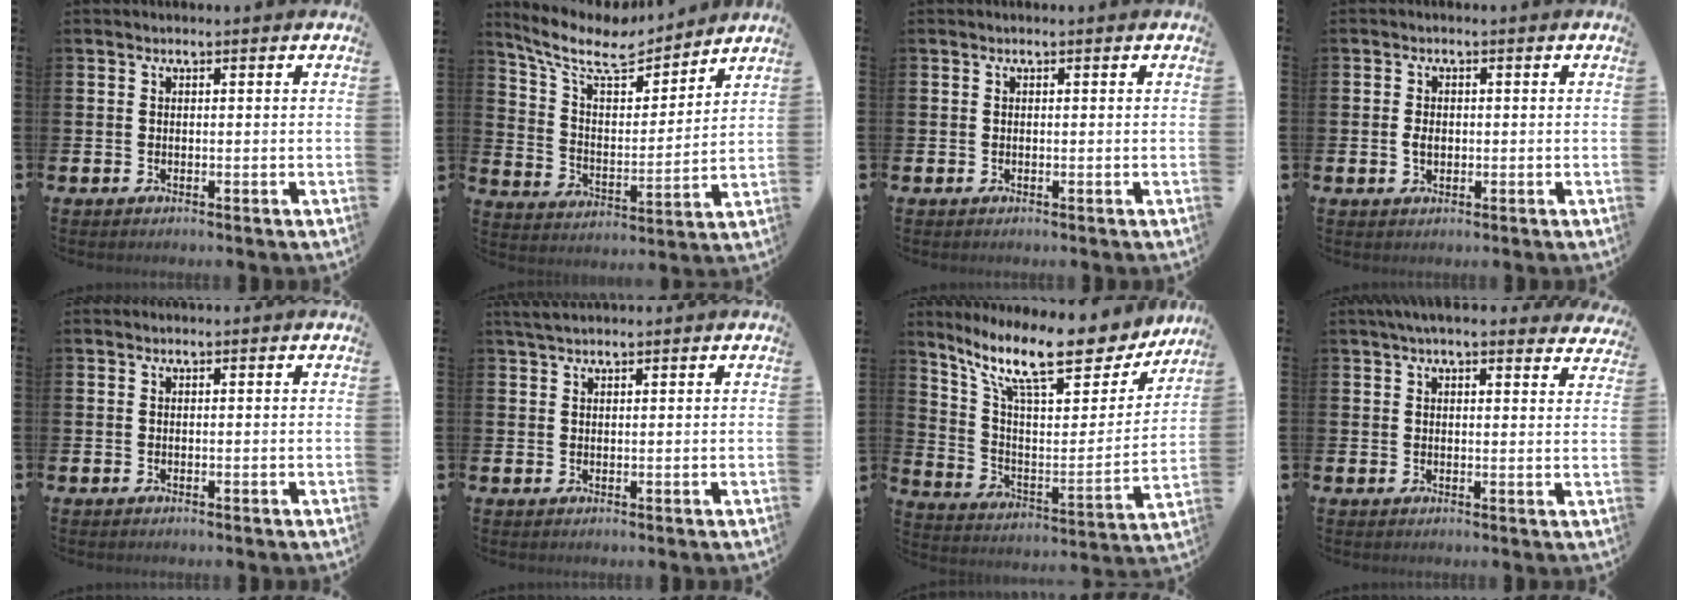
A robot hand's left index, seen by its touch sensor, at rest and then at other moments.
{"total": 10.2, "force": [8.9, 3.1, 3.8], "torque": [-0.113, -0.057, 0.155]}
{"total": 0.0}
{"total": 1.9, "force": [-0.1, 1.3, 1.3], "torque": [-0.017, 0.003, -0.006]}
{"total": 0.0}
{"total": 2.1, "force": [1.8, 0.6, 0.9], "torque": [-0.020, 0.004, 0.034]}
{"total": 13.8, "force": [10.8, 3.7, 7.7], "torque": [-0.172, -0.068, 0.183]}
{"total": 4.1, "force": [3.7, 0.6, 1.5], "torque": [-0.035, -0.009, 0.069]}